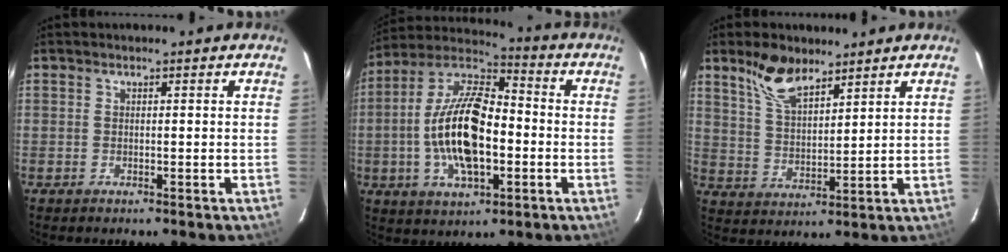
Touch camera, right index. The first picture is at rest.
{"total": 18.1, "force": [-3.0, 8.2, 15.8], "torque": [-0.313, 0.006, -0.057]}
{"total": 8.6, "force": [6.4, 3.4, 4.6], "torque": [-0.085, 0.010, 0.128]}